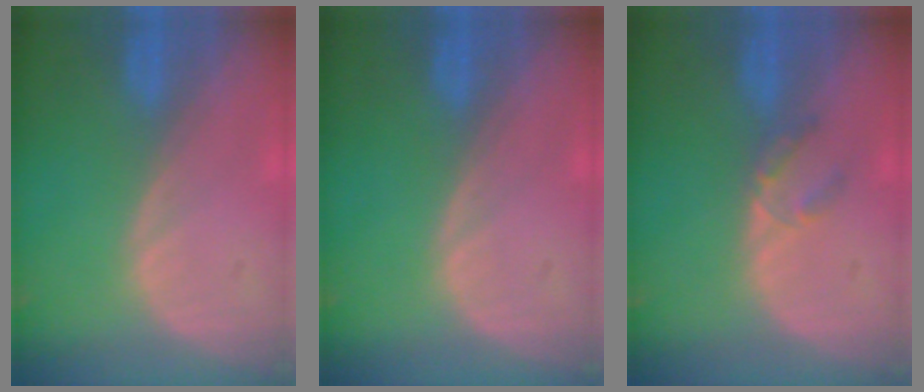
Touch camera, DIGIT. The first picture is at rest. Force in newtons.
{"total": 0.0}
{"total": 2.5, "press": 2.3, "slide": 1.0}